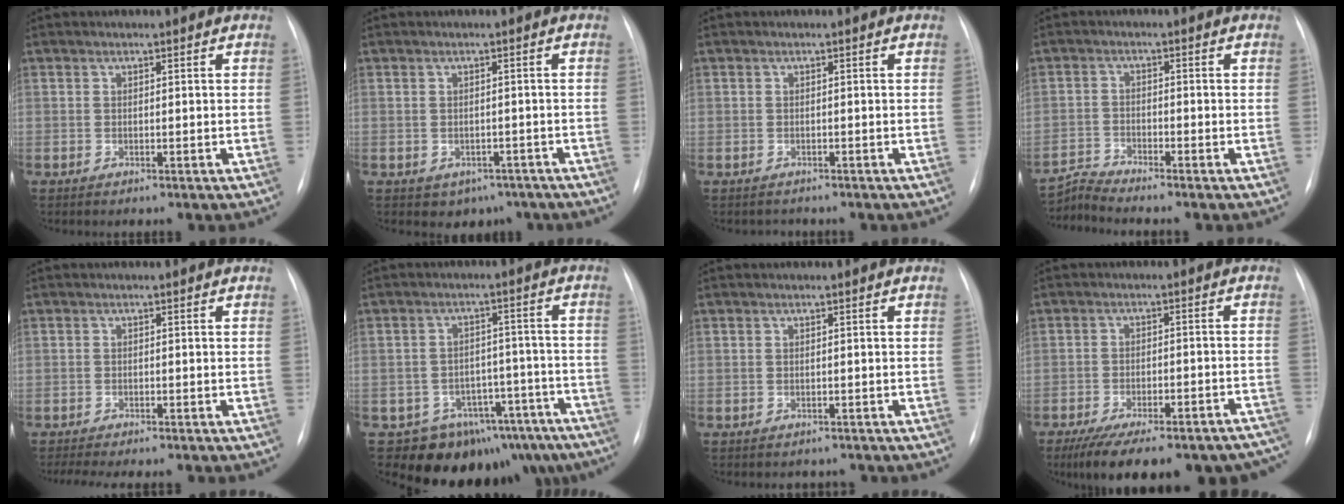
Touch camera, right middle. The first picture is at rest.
{"total": 3.8, "force": [-2.5, 2.8, 1.0], "torque": [-0.002, 0.007, -0.025]}
{"total": 0.8, "force": [-0.5, 0.6, -0.2], "torque": [-0.002, 0.005, -0.010]}
{"total": 3.7, "force": [-3.3, -1.5, -0.7], "torque": [0.005, -0.015, -0.064]}
{"total": 7.9, "force": [-6.9, 1.6, 3.6], "torque": [-0.045, -0.001, -0.096]}
{"total": 15.5, "force": [-12.5, 8.6, 3.2], "torque": [-0.015, 0.054, -0.148]}
{"total": 2.7, "force": [-2.4, 1.2, 0.1], "torque": [-0.001, 0.004, -0.029]}
{"total": 23.4, "force": [-19.3, 7.2, 11.1], "torque": [-0.128, 0.005, -0.247]}